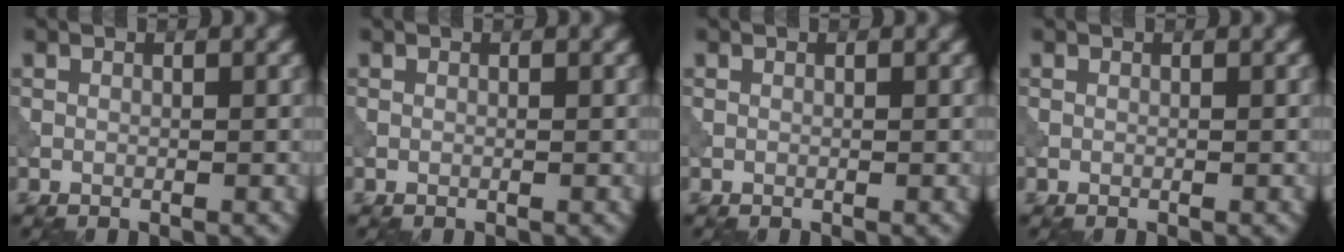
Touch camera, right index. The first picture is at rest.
{"total": 0.0}
{"total": 0.0}
{"total": 0.0}